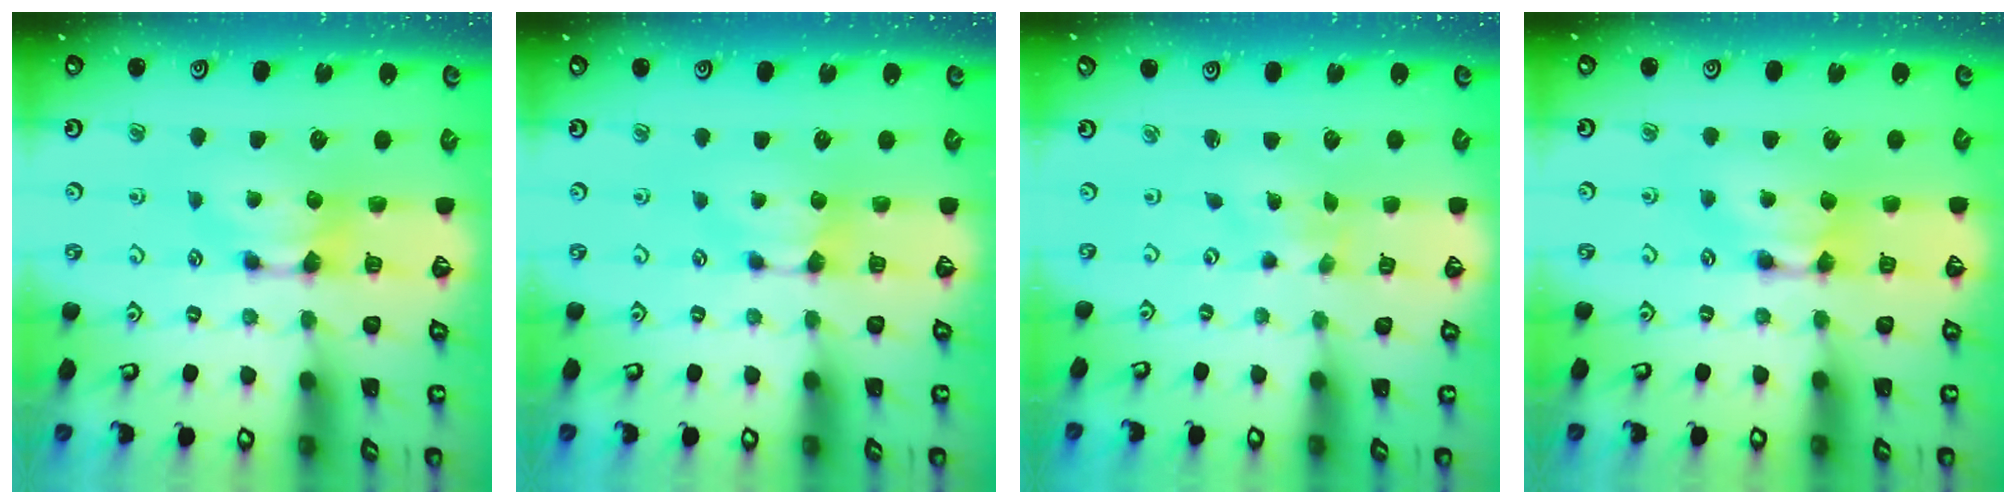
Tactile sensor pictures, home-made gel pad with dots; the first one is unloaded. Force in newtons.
{"total": 0.9, "press": 0.8, "slide": 0.3}
{"total": 5.4, "press": 5.4, "slide": 0.7}
{"total": 1.4, "press": 1.4, "slide": 0.1}